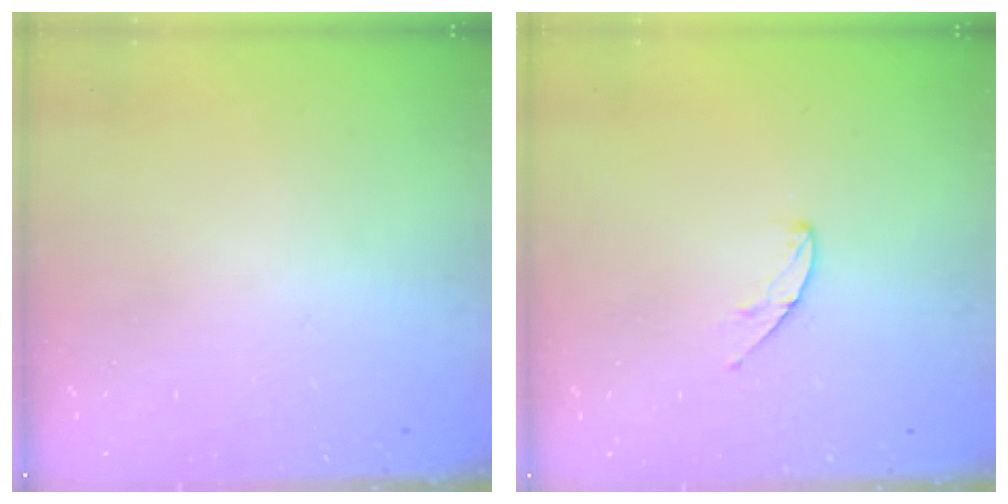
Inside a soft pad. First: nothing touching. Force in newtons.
{"total": 5.2, "press": 5.1, "slide": 0.5}